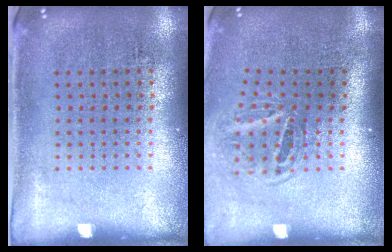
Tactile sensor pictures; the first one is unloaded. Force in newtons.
{"total": 1.8, "press": 1.2, "slide": 1.4}